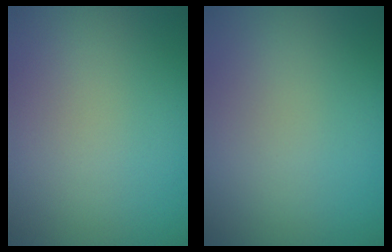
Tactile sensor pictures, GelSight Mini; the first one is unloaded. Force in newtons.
{"total": 0.0}